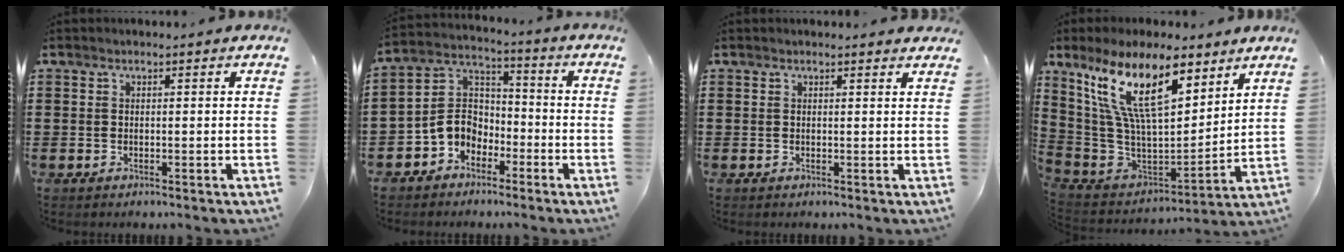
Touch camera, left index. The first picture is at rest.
{"total": 6.2, "force": [-3.1, 4.8, 2.5], "torque": [-0.081, 0.005, -0.071]}
{"total": 0.9, "force": [0.8, 0.0, 0.4], "torque": [-0.009, -0.001, 0.015]}
{"total": 17.1, "force": [9.9, 5.9, 12.7], "torque": [-0.287, -0.039, 0.174]}